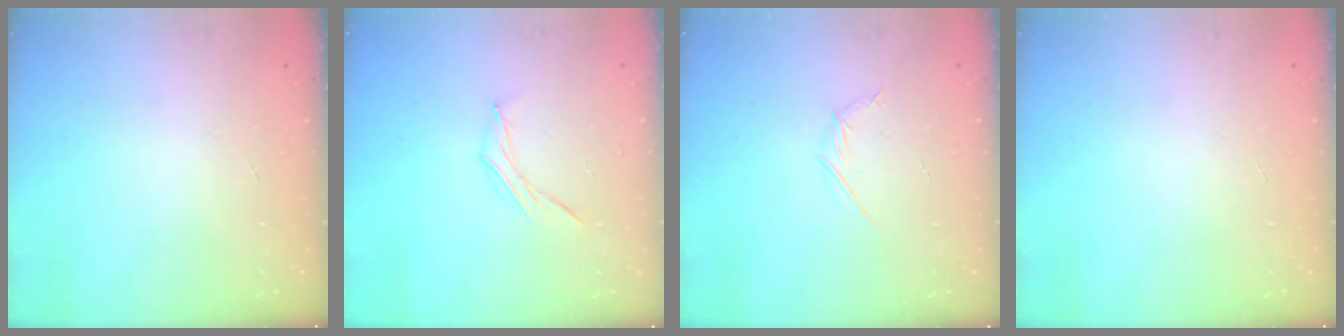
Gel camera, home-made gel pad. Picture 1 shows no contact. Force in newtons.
{"total": 6.4, "press": 6.2, "slide": 1.4}
{"total": 3.4, "press": 3.3, "slide": 0.9}
{"total": 0.0}